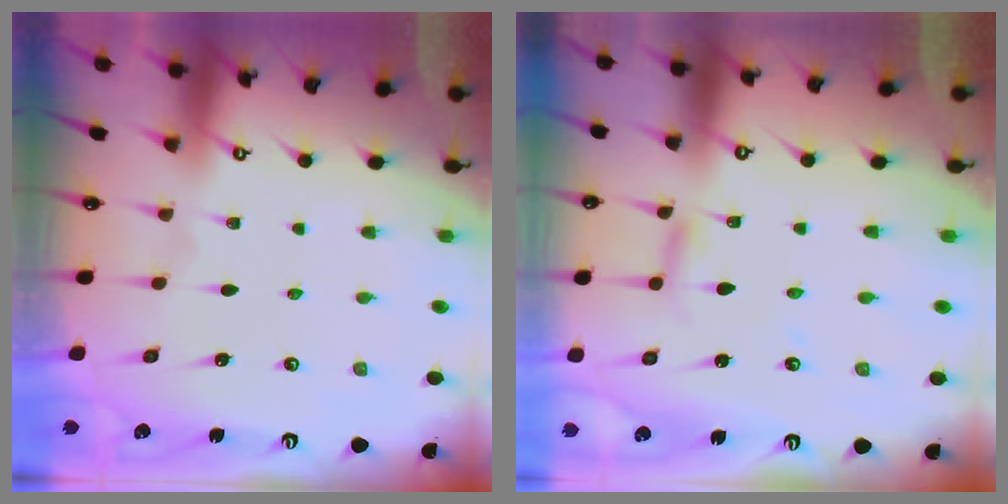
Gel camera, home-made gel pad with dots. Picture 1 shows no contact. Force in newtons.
{"total": 2.8, "press": 2.7, "slide": 0.3}